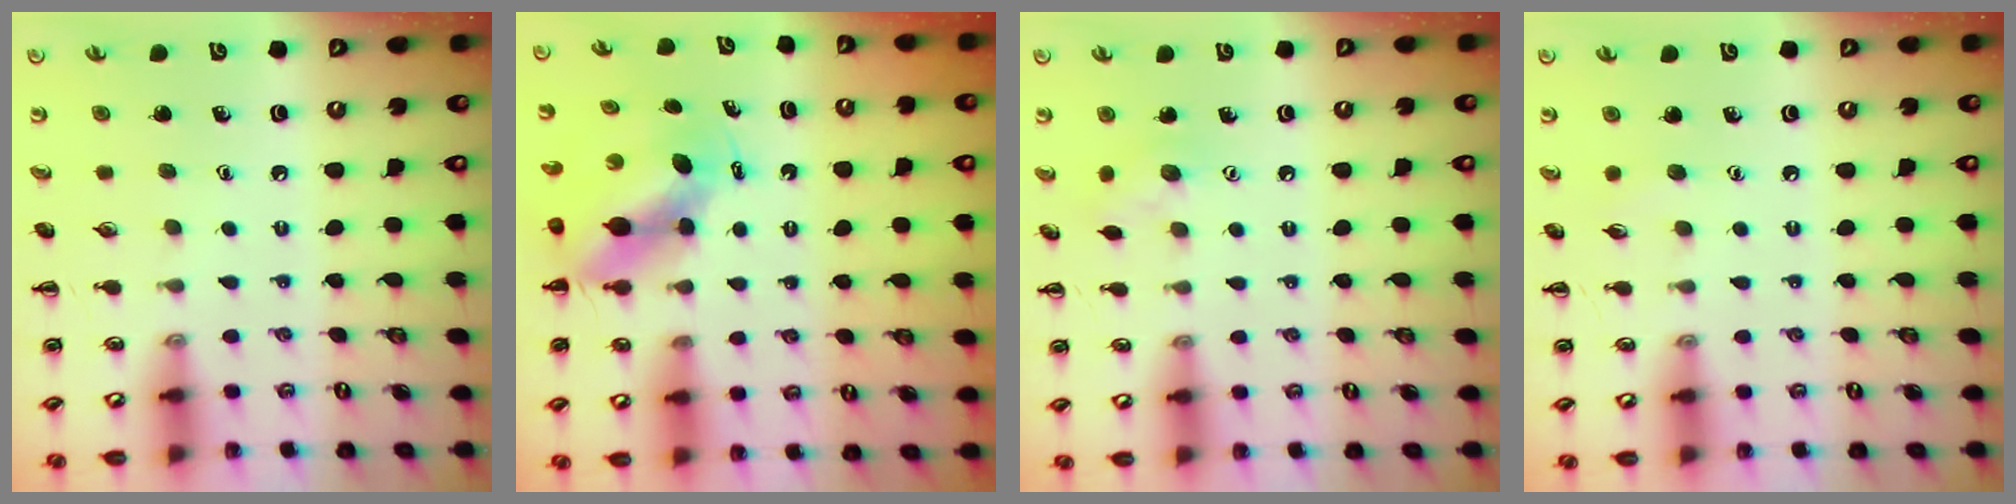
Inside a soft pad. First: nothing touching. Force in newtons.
{"total": 7.9, "press": 7.8, "slide": 0.8}
{"total": 6.5, "press": 6.5, "slide": 0.5}
{"total": 3.6, "press": 3.5, "slide": 0.9}